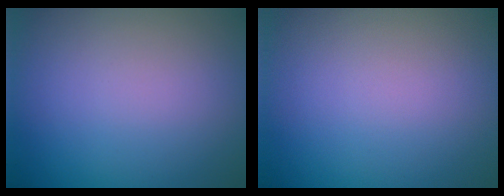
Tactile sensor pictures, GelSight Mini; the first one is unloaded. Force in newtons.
{"total": 0.0}